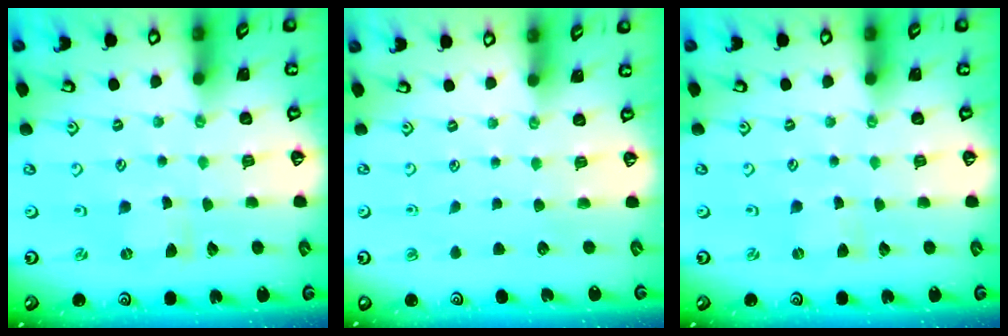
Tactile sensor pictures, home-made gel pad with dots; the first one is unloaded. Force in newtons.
{"total": 0.0}
{"total": 0.0}